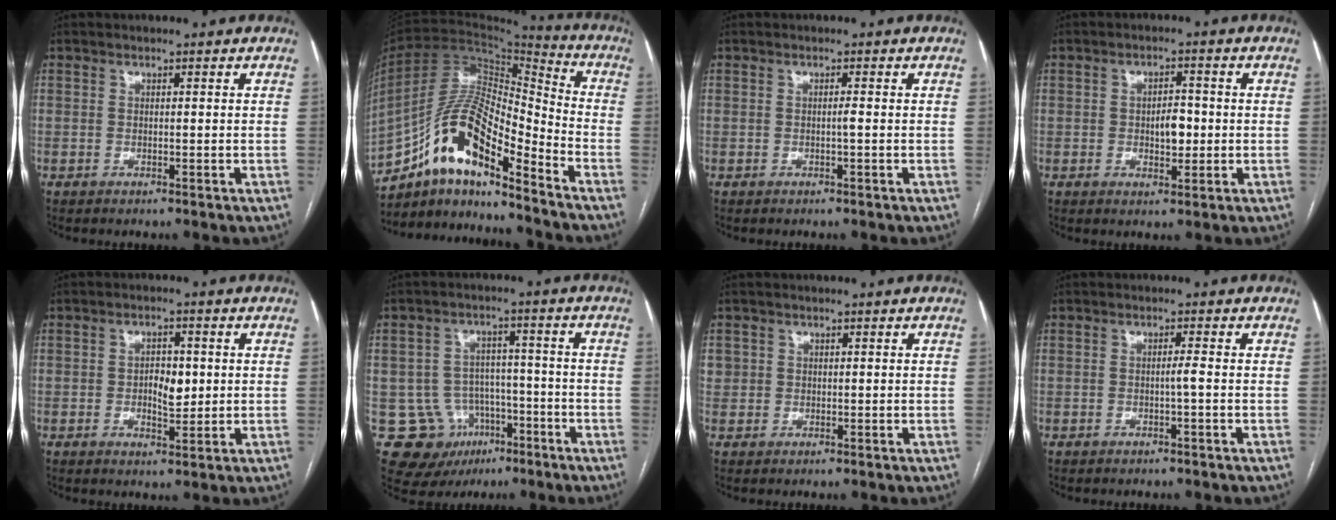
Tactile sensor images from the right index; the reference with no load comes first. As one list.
[{"total": 15.9, "force": [-10.3, 3.6, 11.5], "torque": [-0.214, 0.030, -0.179]}, {"total": 0.6, "force": [-0.2, -0.1, 0.6], "torque": [-0.007, 0.001, -0.004]}, {"total": 4.0, "force": [-0.3, 2.0, 3.4], "torque": [-0.050, 0.004, 0.000]}, {"total": 4.1, "force": [0.1, 2.1, 3.5], "torque": [-0.052, 0.002, 0.006]}, {"total": 10.1, "force": [-4.3, 8.9, 2.3], "torque": [-0.037, 0.029, -0.050]}, {"total": 2.0, "force": [0.5, 1.9, 0.3], "torque": [0.004, 0.011, 0.011]}, {"total": 1.1, "force": [-0.3, -0.3, 1.1], "torque": [-0.014, 0.001, -0.007]}]